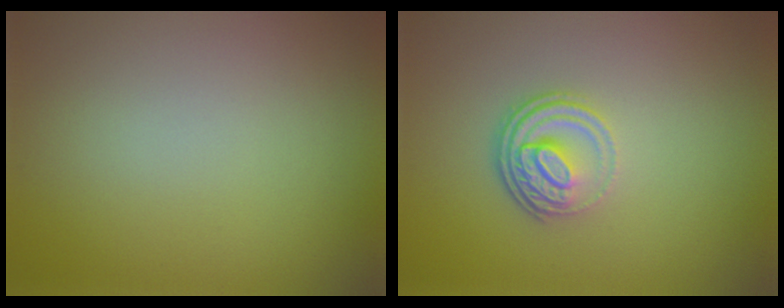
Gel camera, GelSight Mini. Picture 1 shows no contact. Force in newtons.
{"total": 3.8, "press": 2.7, "slide": 2.7}